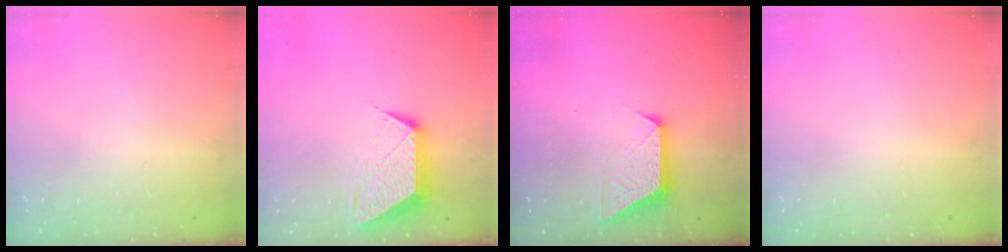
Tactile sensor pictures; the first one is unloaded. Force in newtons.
{"total": 11.3, "press": 11.3, "slide": 0.7}
{"total": 9.6, "press": 9.6, "slide": 0.5}
{"total": 0.0}